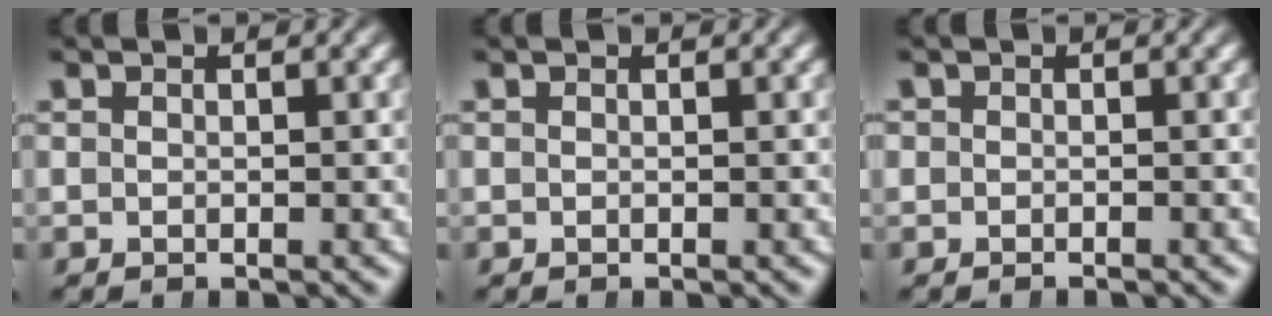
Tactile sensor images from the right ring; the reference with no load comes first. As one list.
[{"total": 0.0}, {"total": 0.8, "force": [-0.7, -0.1, -0.3], "torque": [0.009, -0.005, -0.009]}]